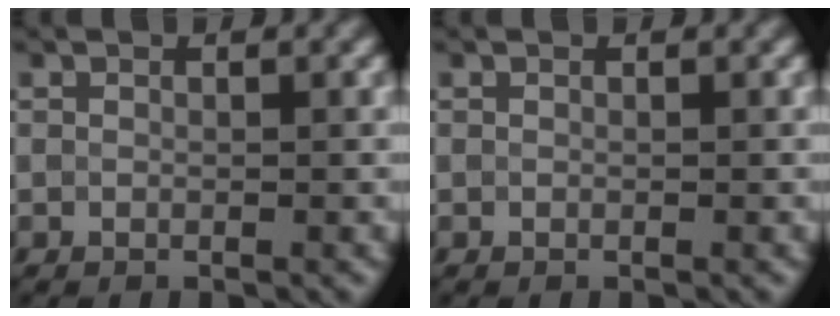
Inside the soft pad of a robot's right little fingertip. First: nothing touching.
{"total": 0.0}